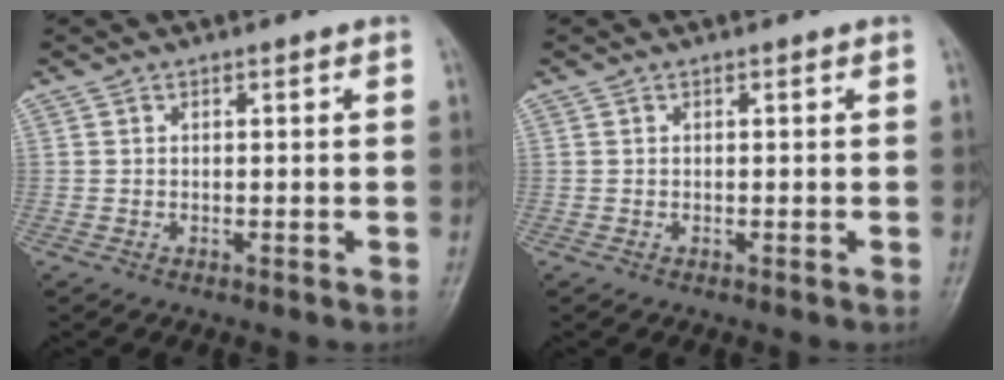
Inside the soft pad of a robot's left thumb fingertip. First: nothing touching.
{"total": 0.0}